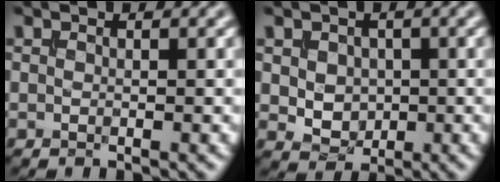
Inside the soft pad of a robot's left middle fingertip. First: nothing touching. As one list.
[{"total": 2.7, "force": [0.2, 2.2, 1.6], "torque": [-0.035, -0.004, 0.005]}]